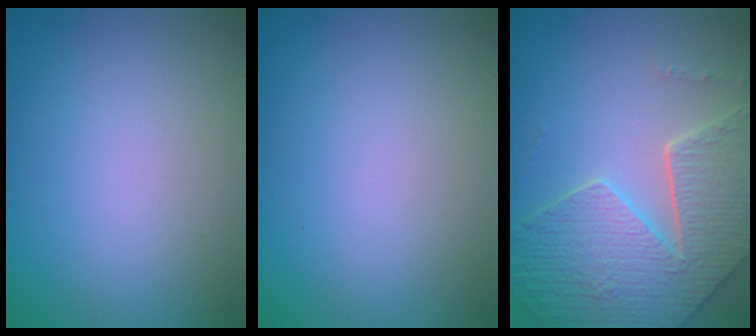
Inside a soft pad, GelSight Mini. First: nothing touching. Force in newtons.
{"total": 0.0}
{"total": 7.3, "press": 5.5, "slide": 4.7}